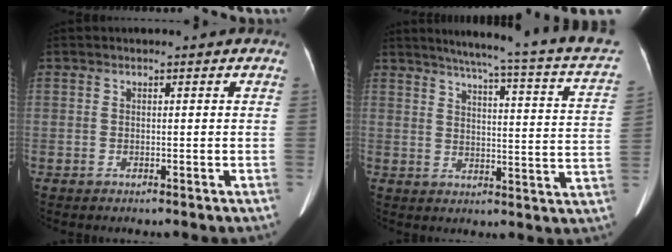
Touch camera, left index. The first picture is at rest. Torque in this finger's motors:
{"motor_torque": [-0.42, -1.71, 0.06, 0.08]}